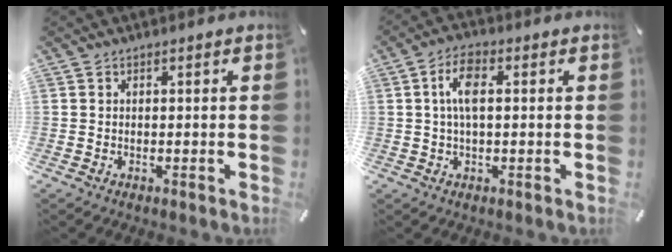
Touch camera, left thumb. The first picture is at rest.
{"total": 6.9, "force": [1.1, 3.2, 6.0], "torque": [-0.116, 0.008, 0.015]}